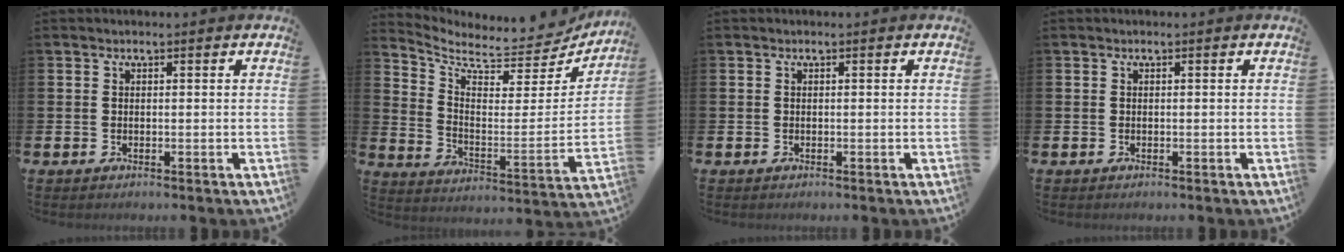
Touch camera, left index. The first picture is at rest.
{"total": 6.7, "force": [6.0, 2.4, 1.9], "torque": [-0.053, -0.060, 0.095]}
{"total": 0.0}
{"total": 0.0}